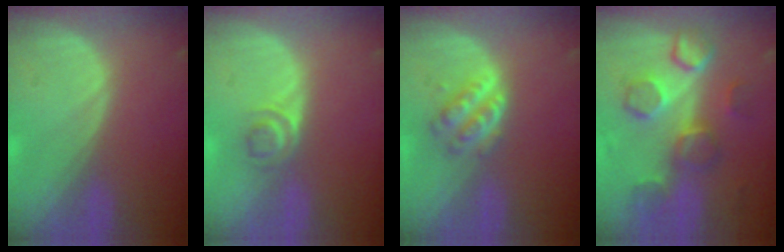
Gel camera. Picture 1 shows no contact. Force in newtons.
{"total": 2.8, "press": 2.7, "slide": 1.0}
{"total": 4.8, "press": 4.4, "slide": 1.9}
{"total": 8.7, "press": 8.4, "slide": 2.0}